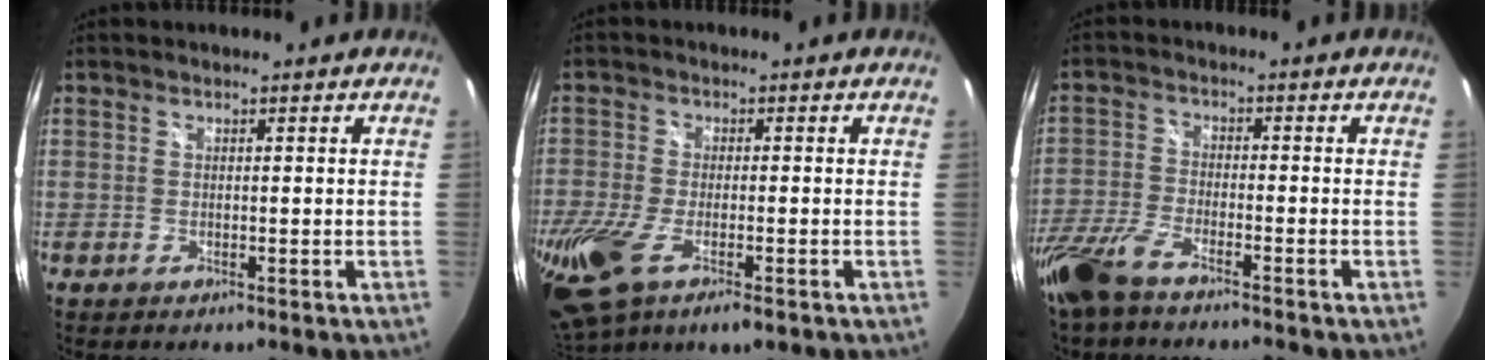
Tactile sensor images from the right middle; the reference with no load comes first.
{"total": 17.5, "force": [-8.1, 7.6, 13.6], "torque": [-0.317, -0.066, -0.140]}
{"total": 8.6, "force": [-6.8, 1.8, 4.9], "torque": [-0.125, -0.022, -0.140]}